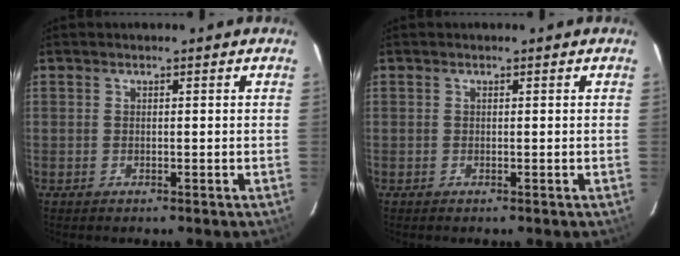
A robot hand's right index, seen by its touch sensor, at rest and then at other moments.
{"total": 0.0}